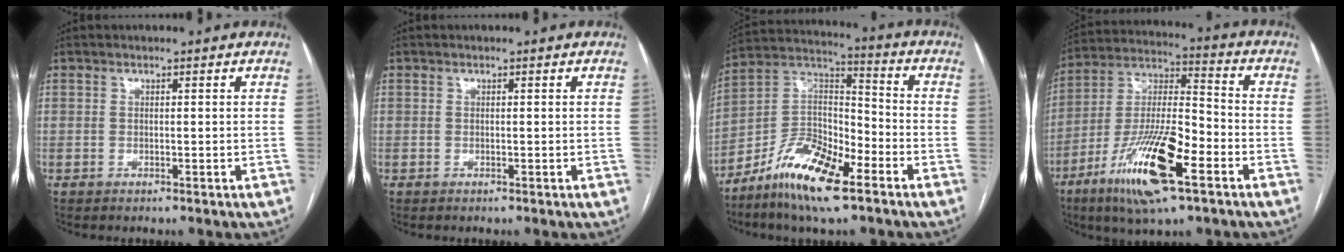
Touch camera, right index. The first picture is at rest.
{"total": 0.0}
{"total": 13.9, "force": [-8.8, 4.1, 9.9], "torque": [-0.192, 0.013, -0.163]}
{"total": 18.0, "force": [-8.8, 3.6, 15.3], "torque": [-0.310, -0.022, -0.154]}